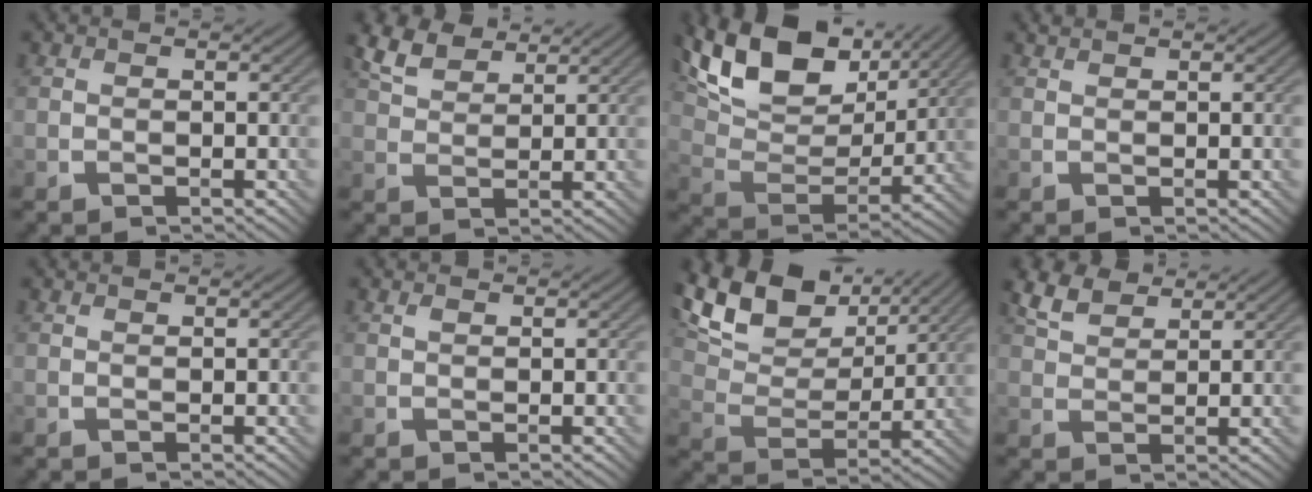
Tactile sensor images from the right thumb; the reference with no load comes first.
{"total": 5.7, "force": [4.3, 2.4, 2.9], "torque": [-0.070, 0.013, 0.088]}
{"total": 16.1, "force": [9.8, 8.1, 9.8], "torque": [-0.219, 0.016, 0.165]}
{"total": 0.7, "force": [0.6, 0.0, 0.2], "torque": [-0.006, 0.003, 0.014]}
{"total": 0.0}
{"total": 0.5, "force": [0.3, 0.3, 0.3], "torque": [-0.007, -0.001, 0.006]}
{"total": 14.5, "force": [9.4, 6.9, 8.6], "torque": [-0.202, 0.020, 0.153]}
{"total": 5.1, "force": [3.8, 2.2, 2.6], "torque": [-0.063, 0.010, 0.078]}